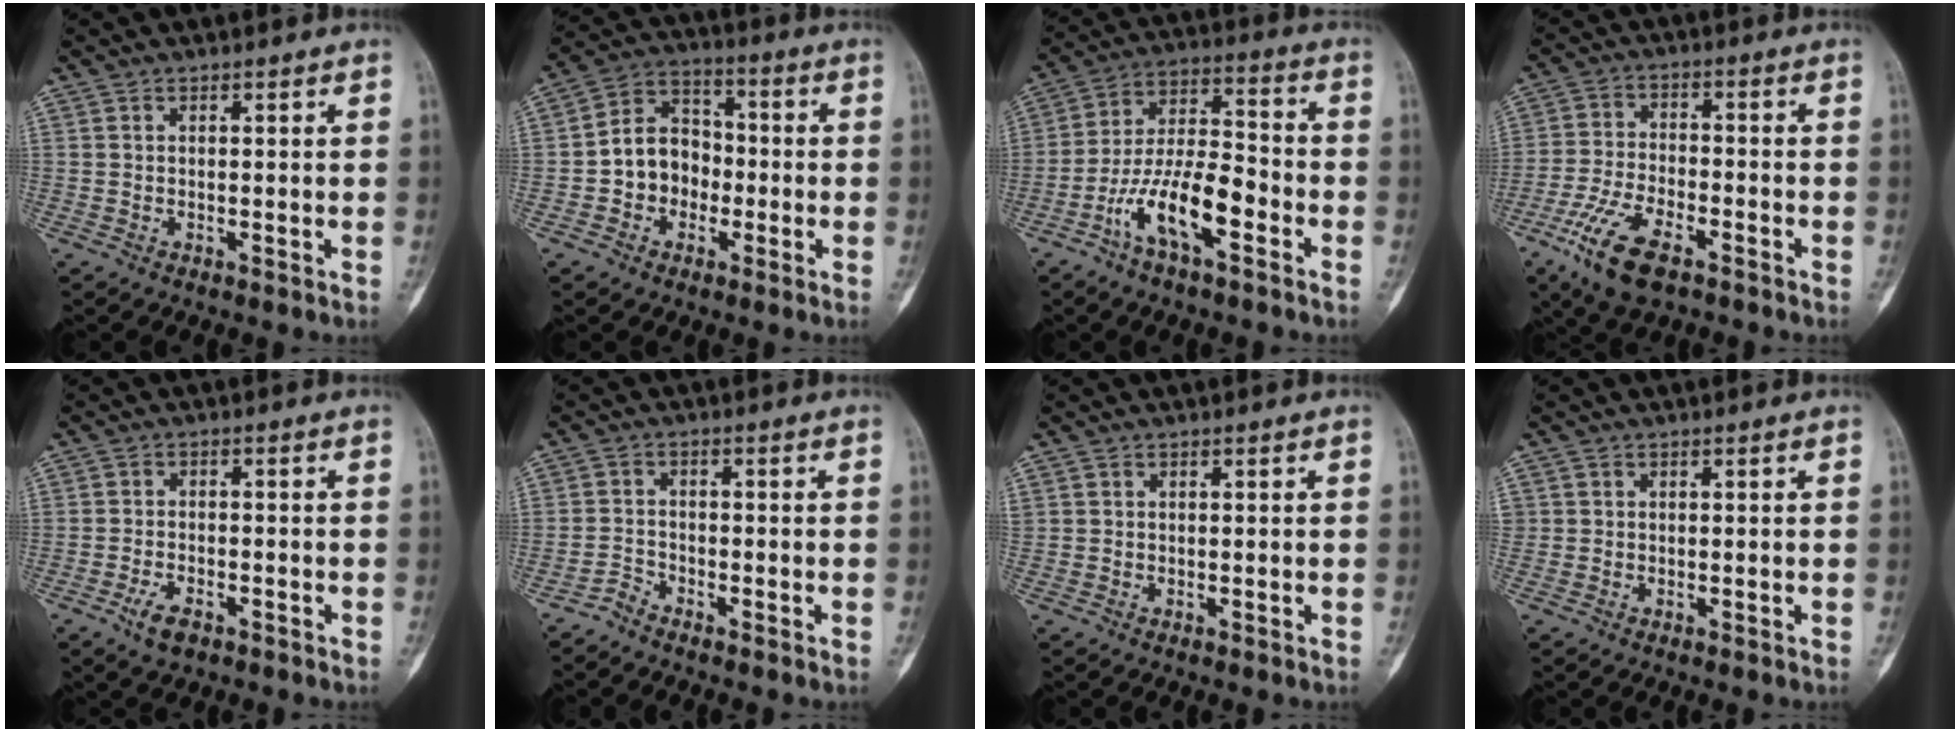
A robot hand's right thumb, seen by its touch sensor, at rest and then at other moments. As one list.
[{"total": 9.8, "force": [-2.0, 8.2, 5.0], "torque": [-0.050, 0.041, -0.049]}, {"total": 13.6, "force": [-6.2, 5.1, 11.0], "torque": [-0.203, 0.052, -0.115]}, {"total": 11.8, "force": [-6.8, 4.9, 8.3], "torque": [-0.171, 0.013, -0.127]}, {"total": 4.1, "force": [-2.4, 2.0, 2.7], "torque": [-0.053, 0.009, -0.041]}, {"total": 2.1, "force": [-2.1, 0.5, 0.2], "torque": [-0.003, 0.003, -0.046]}, {"total": 0.0}, {"total": 0.6, "force": [0.1, 0.6, -0.1], "torque": [0.015, 0.006, -0.001]}]